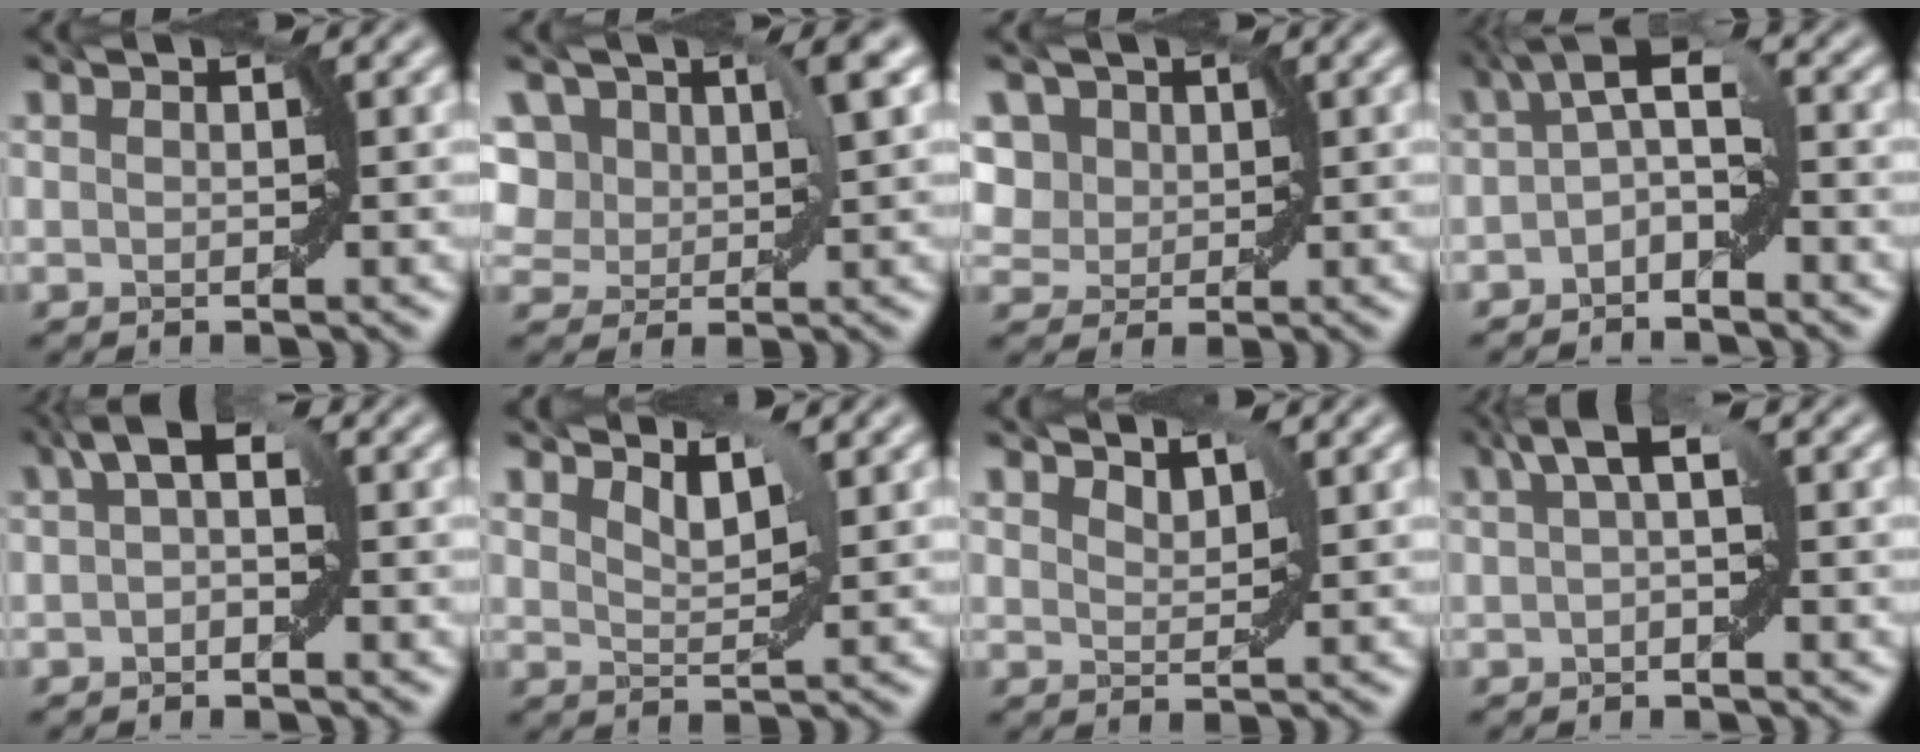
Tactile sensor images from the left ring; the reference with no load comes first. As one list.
[{"total": 7.1, "force": [3.0, 4.5, 4.6], "torque": [-0.094, 0.027, 0.051]}, {"total": 7.1, "force": [3.1, 5.3, 3.5], "torque": [-0.079, 0.024, 0.032]}, {"total": 3.9, "force": [-0.6, 1.5, 3.5], "torque": [-0.054, 0.017, -0.023]}, {"total": 2.8, "force": [0.5, 1.2, 2.5], "torque": [-0.032, 0.012, 0.000]}, {"total": 2.3, "force": [2.0, 0.4, 1.1], "torque": [-0.022, -0.006, 0.032]}, {"total": 1.7, "force": [1.6, 0.3, 0.4], "torque": [-0.008, -0.002, 0.028]}, {"total": 2.7, "force": [0.8, 0.6, 2.5], "torque": [-0.036, 0.010, 0.009]}]